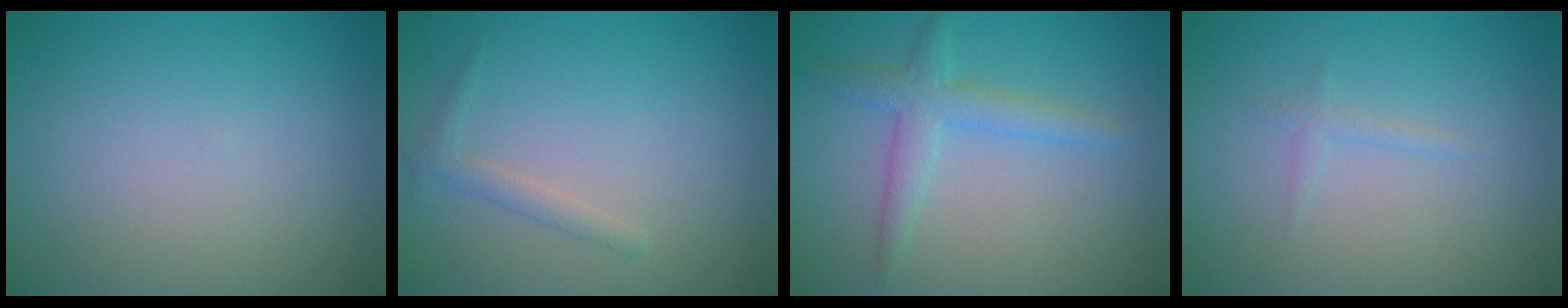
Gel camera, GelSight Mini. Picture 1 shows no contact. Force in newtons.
{"total": 1.3, "press": 1.3, "slide": 0.0}
{"total": 2.9, "press": 2.9, "slide": 0.1}
{"total": 0.8, "press": 0.8, "slide": 0.1}